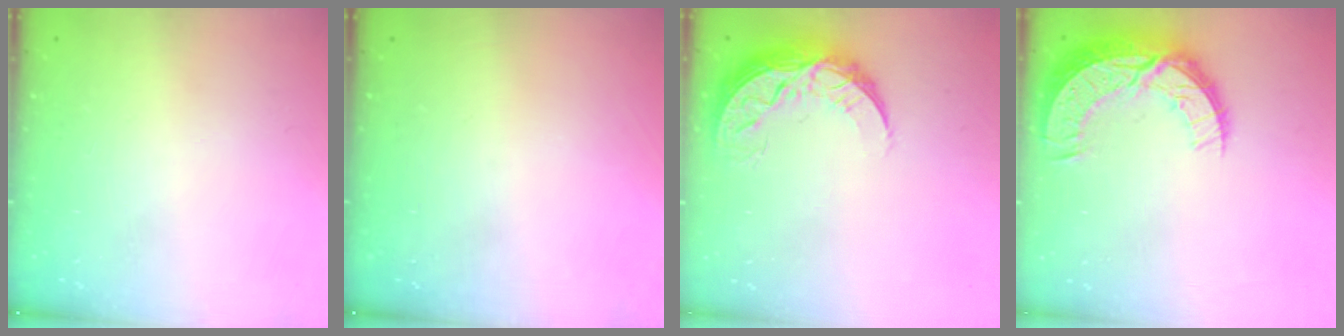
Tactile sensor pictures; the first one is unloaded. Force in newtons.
{"total": 0.0}
{"total": 9.0, "press": 9.0, "slide": 0.3}
{"total": 12.6, "press": 12.6, "slide": 0.8}